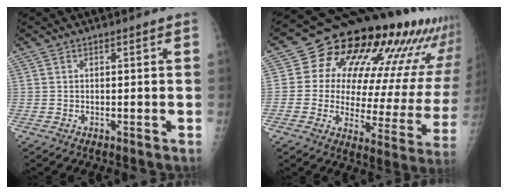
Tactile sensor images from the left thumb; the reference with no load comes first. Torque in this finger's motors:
{"motor_torque": [0.52, 0.70, -0.25, -0.33, 0.12]}